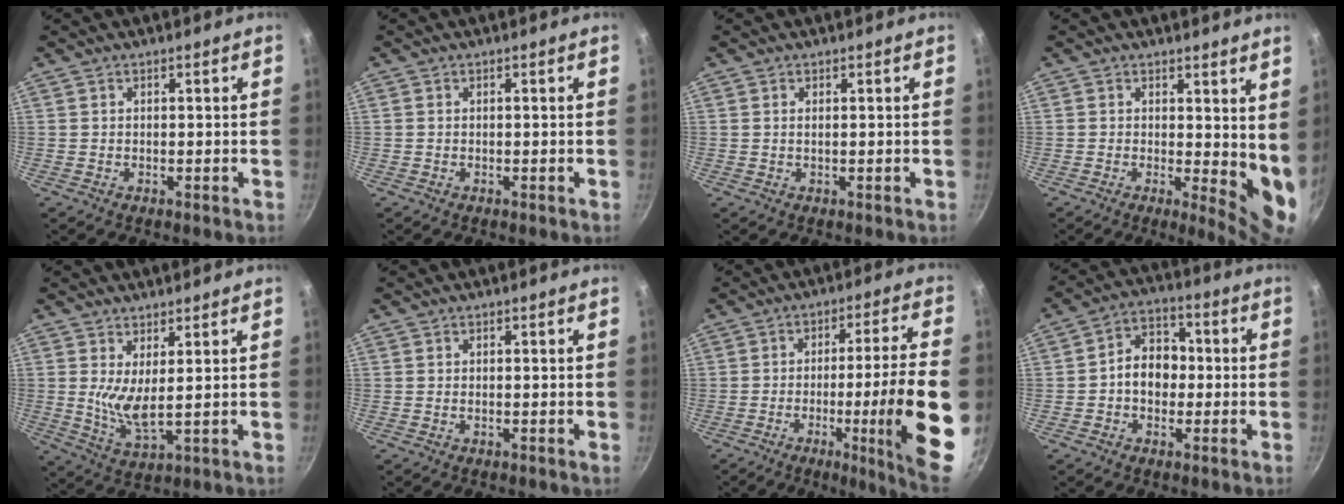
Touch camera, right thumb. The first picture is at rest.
{"total": 0.0}
{"total": 0.7, "force": [0.2, 0.3, 0.6], "torque": [-0.013, 0.000, 0.002]}
{"total": 7.3, "force": [1.2, 3.0, 6.5], "torque": [-0.072, -0.025, 0.017]}
{"total": 6.3, "force": [2.3, 1.8, 5.6], "torque": [-0.107, -0.039, 0.043]}
{"total": 0.0}
{"total": 18.1, "force": [-4.7, 0.8, 17.4], "torque": [-0.244, 0.021, -0.063]}
{"total": 8.8, "force": [-0.6, 6.8, 5.5], "torque": [-0.043, 0.028, -0.022]}